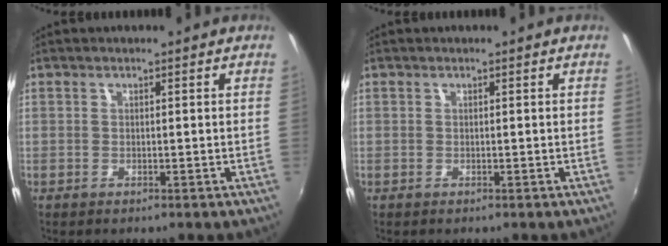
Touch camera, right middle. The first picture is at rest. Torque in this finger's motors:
{"motor_torque": [-0.06, 0.07, -0.01, -0.01]}